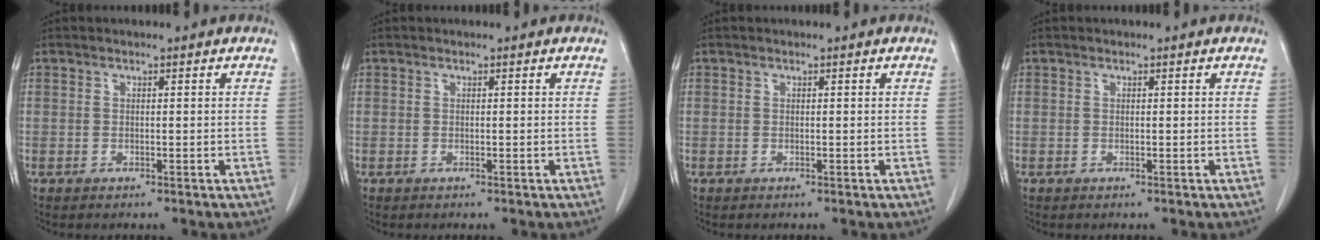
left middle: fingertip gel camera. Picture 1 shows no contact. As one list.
[{"total": 0.0}, {"total": 0.0}, {"total": 0.0}]